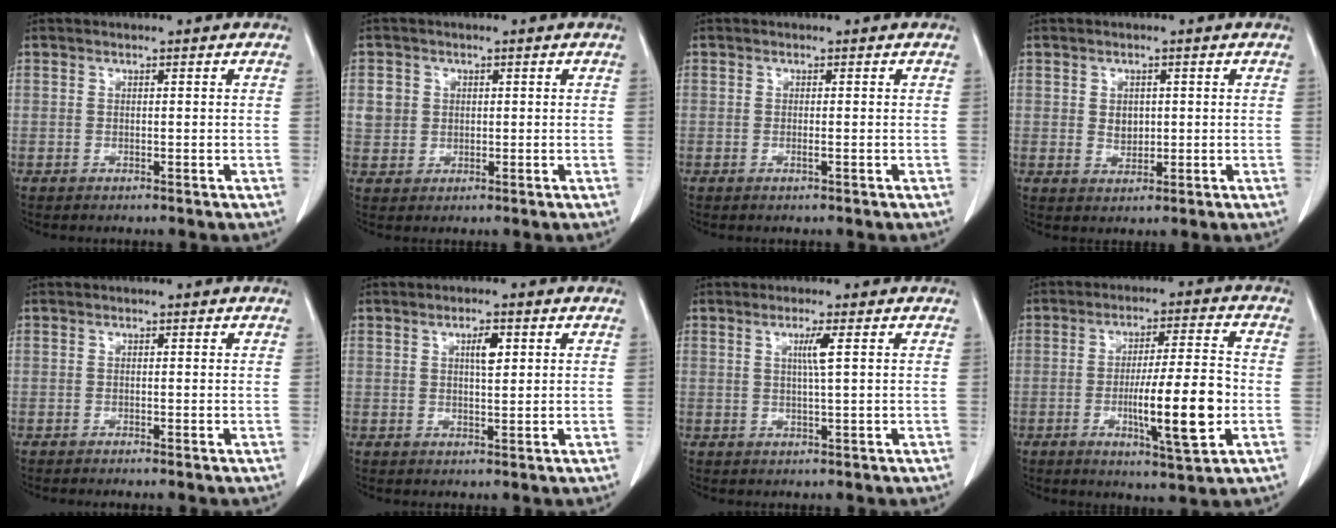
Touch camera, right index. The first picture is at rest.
{"total": 3.8, "force": [0.8, 3.6, 0.9], "torque": [-0.014, 0.007, 0.021]}
{"total": 0.7, "force": [-0.2, -0.1, 0.6], "torque": [-0.013, -0.001, -0.003]}
{"total": 2.5, "force": [0.3, 1.9, 1.6], "torque": [-0.024, -0.001, 0.010]}
{"total": 0.8, "force": [-0.7, -0.2, 0.4], "torque": [-0.004, 0.002, -0.011]}
{"total": 2.8, "force": [1.0, 0.8, 2.5], "torque": [-0.044, 0.000, 0.017]}
{"total": 2.6, "force": [0.7, -0.5, 2.4], "torque": [-0.047, -0.003, 0.014]}
{"total": 11.8, "force": [-2.8, 0.7, 11.4], "torque": [-0.186, -0.008, -0.046]}